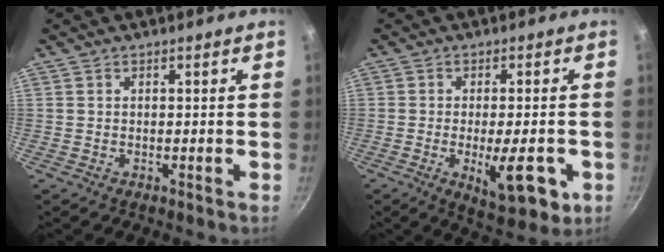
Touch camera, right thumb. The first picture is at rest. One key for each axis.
{"total": 11.5, "fx": -3.4, "fy": 4.2, "fz": 10.1, "tx": -0.121, "ty": 0.001, "tz": -0.039}